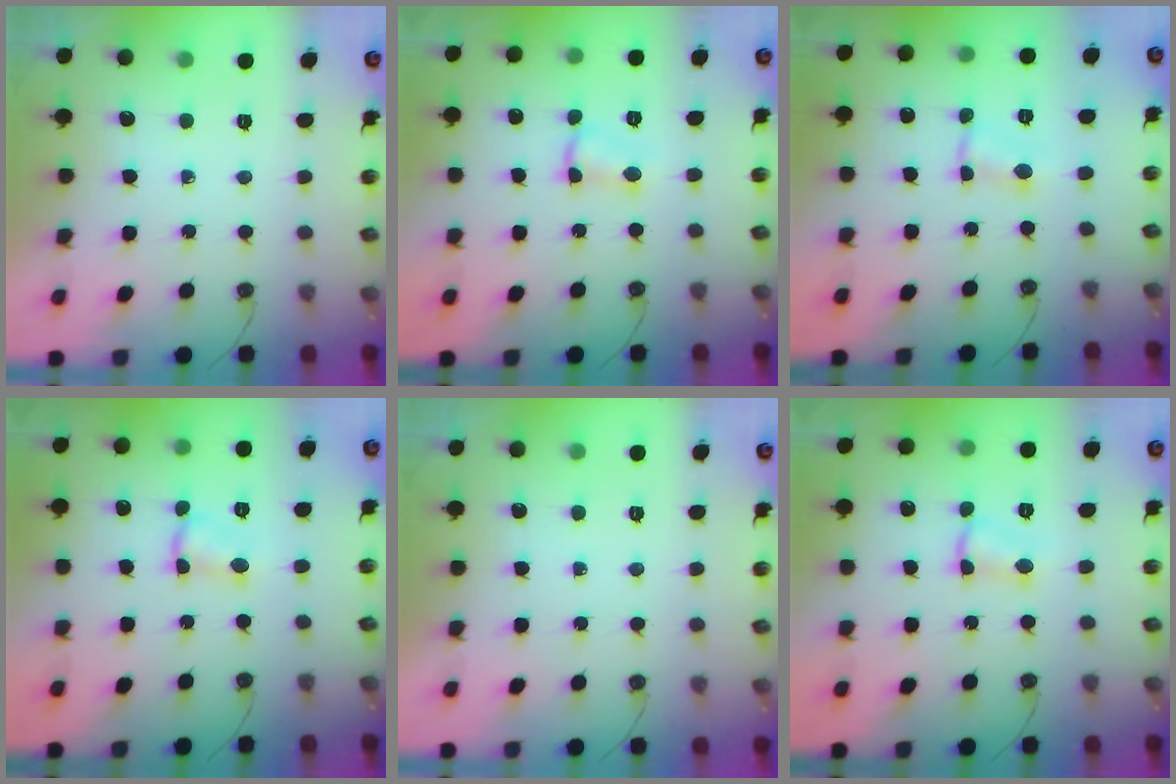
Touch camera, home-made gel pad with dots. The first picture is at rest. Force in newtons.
{"total": 3.3, "press": 3.2, "slide": 0.4}
{"total": 1.3, "press": 1.3, "slide": 0.2}
{"total": 2.3, "press": 2.3, "slide": 0.1}
{"total": 0.0}
{"total": 3.3, "press": 3.2, "slide": 0.4}